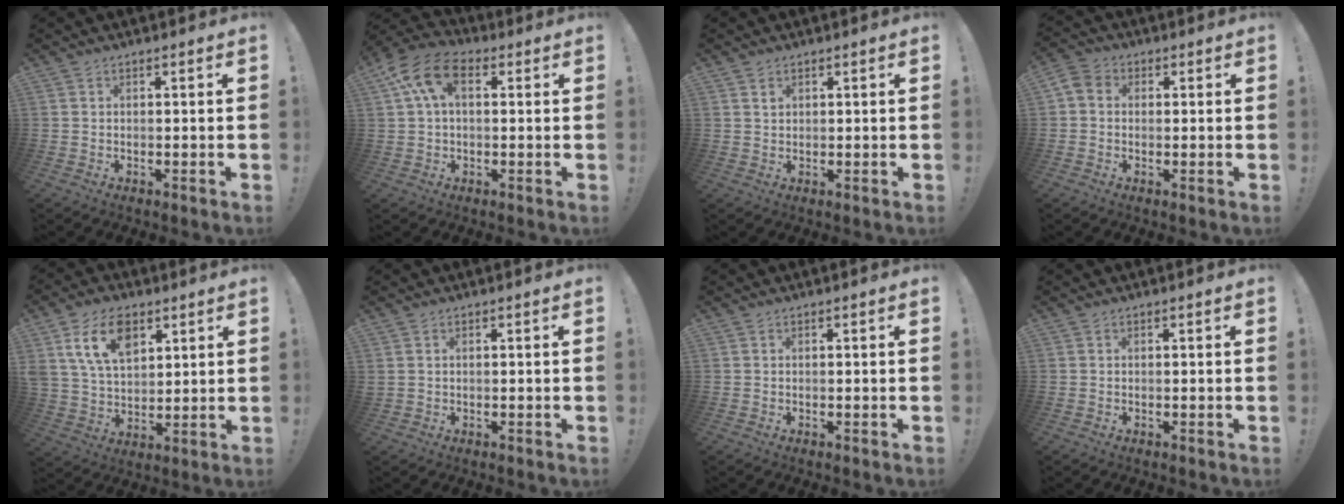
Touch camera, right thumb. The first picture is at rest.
{"total": 11.5, "force": [3.5, 7.1, 8.3], "torque": [-0.166, 0.004, 0.067]}
{"total": 1.4, "force": [0.9, 1.0, 0.4], "torque": [0.003, -0.003, 0.014]}
{"total": 4.0, "force": [0.0, 3.3, 2.4], "torque": [-0.052, 0.008, 0.001]}
{"total": 14.3, "force": [7.1, 8.9, 8.6], "torque": [-0.157, -0.018, 0.132]}
{"total": 0.6, "force": [0.2, 0.4, 0.4], "torque": [-0.014, 0.003, 0.005]}
{"total": 0.0}
{"total": 0.0}